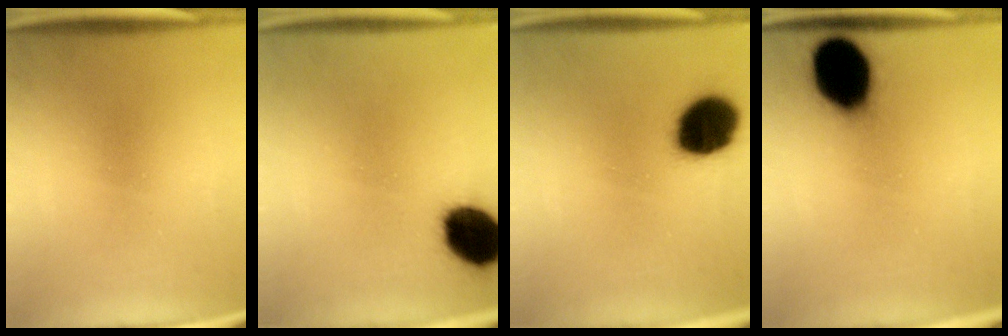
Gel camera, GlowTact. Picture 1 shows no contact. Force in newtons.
{"total": 13.6}
{"total": 15.9}
{"total": 16.8}